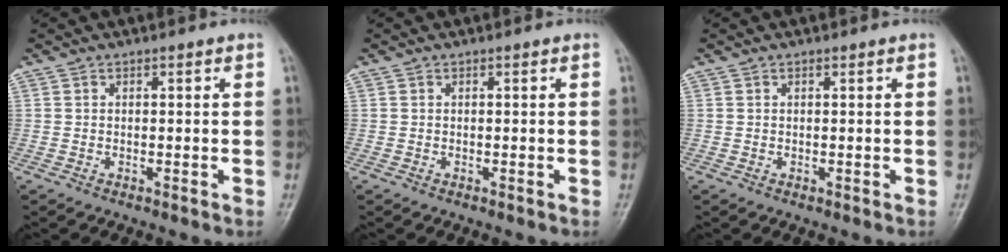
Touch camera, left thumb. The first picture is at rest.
{"total": 0.0}
{"total": 0.0}